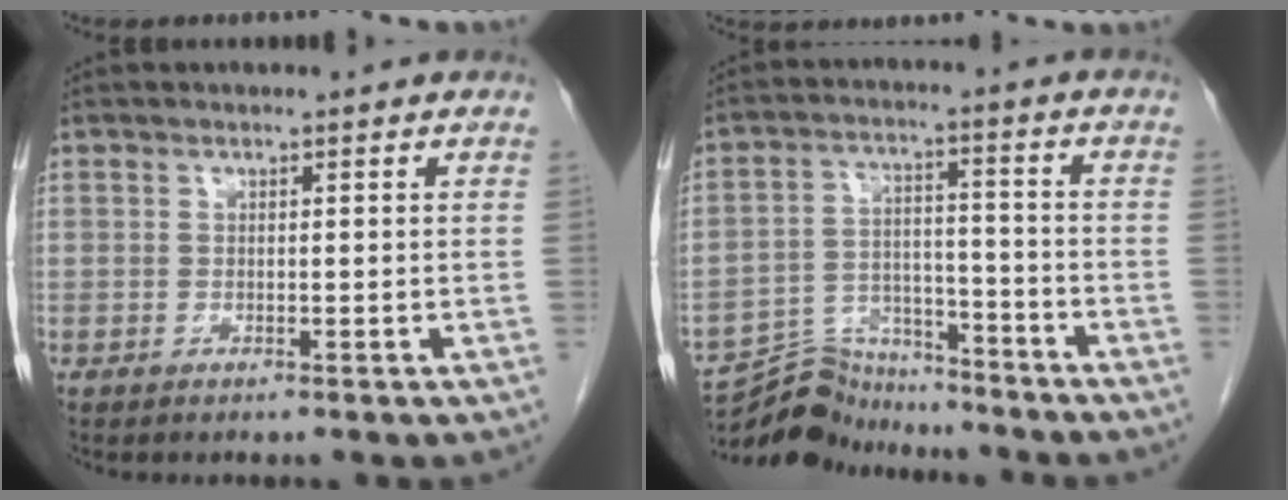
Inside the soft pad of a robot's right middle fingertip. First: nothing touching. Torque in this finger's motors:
{"motor_torque": [-0.09, -0.12, -0.02, -0.07]}